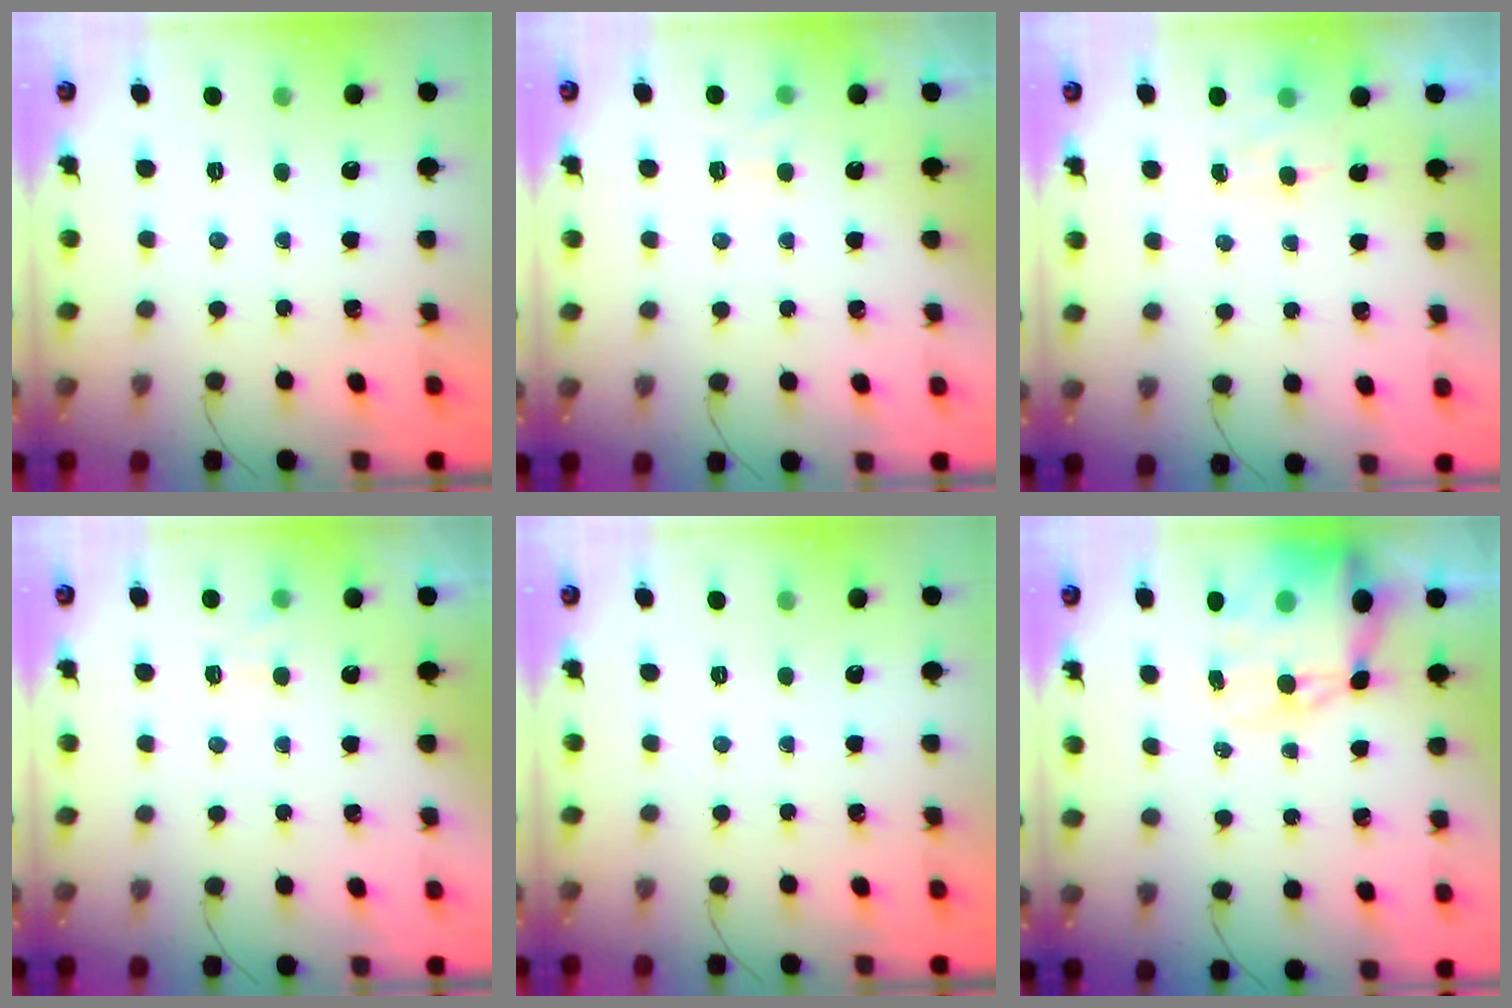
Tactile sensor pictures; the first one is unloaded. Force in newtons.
{"total": 2.6, "press": 2.4, "slide": 1.2}
{"total": 4.1, "press": 3.9, "slide": 1.2}
{"total": 2.6, "press": 2.4, "slide": 1.2}
{"total": 0.0}
{"total": 14.3, "press": 14.0, "slide": 3.1}